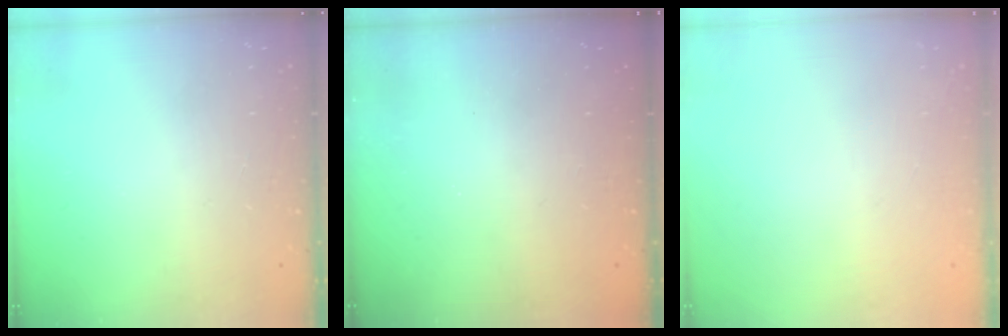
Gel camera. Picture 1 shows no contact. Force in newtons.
{"total": 2.5, "press": 2.4, "slide": 0.8}
{"total": 2.7, "press": 2.6, "slide": 0.8}